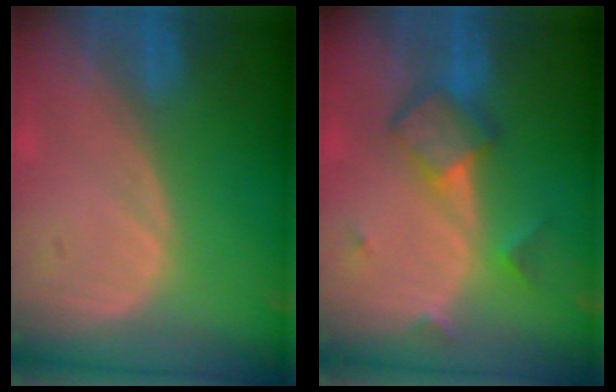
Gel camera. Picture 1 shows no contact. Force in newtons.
{"total": 5.7, "press": 5.4, "slide": 1.7}